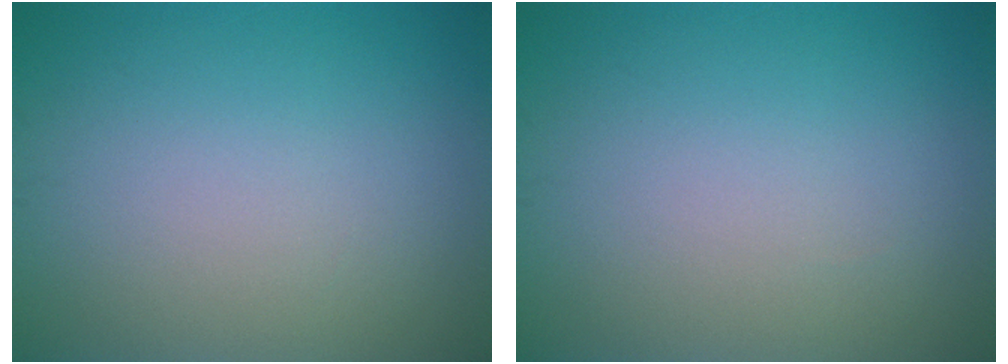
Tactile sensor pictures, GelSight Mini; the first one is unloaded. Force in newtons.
{"total": 0.0}